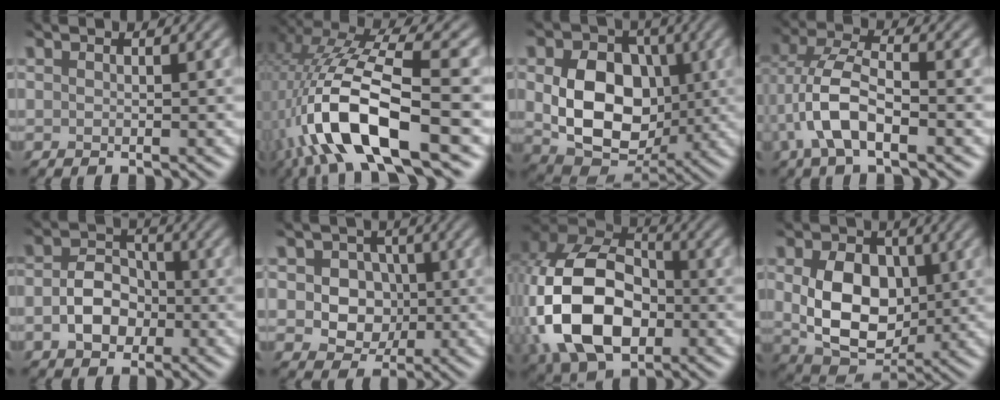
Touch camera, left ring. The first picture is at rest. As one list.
[{"total": 11.4, "force": [-4.8, 3.2, 9.9], "torque": [-0.195, 0.006, -0.085]}, {"total": 9.4, "force": [-0.7, 7.1, 6.0], "torque": [-0.114, -0.023, -0.006]}, {"total": 5.7, "force": [-2.6, 2.2, 4.6], "torque": [-0.103, 0.008, -0.051]}, {"total": 3.9, "force": [-2.1, 2.7, 1.8], "torque": [-0.032, -0.003, -0.039]}, {"total": 4.6, "force": [-0.6, 4.1, 2.0], "torque": [-0.031, -0.001, -0.013]}, {"total": 13.1, "force": [-3.4, 9.0, 8.9], "torque": [-0.199, -0.012, -0.071]}, {"total": 7.6, "force": [-0.5, 5.6, 5.1], "torque": [-0.105, -0.020, 0.004]}]